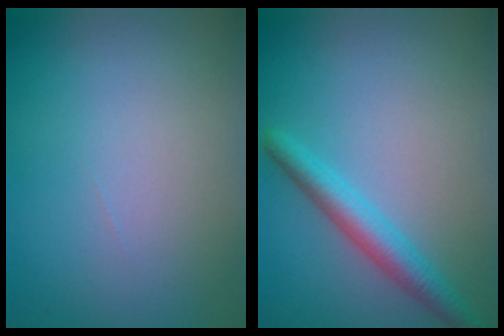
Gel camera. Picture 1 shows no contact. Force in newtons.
{"total": 3.1, "press": 3.1, "slide": 0.2}